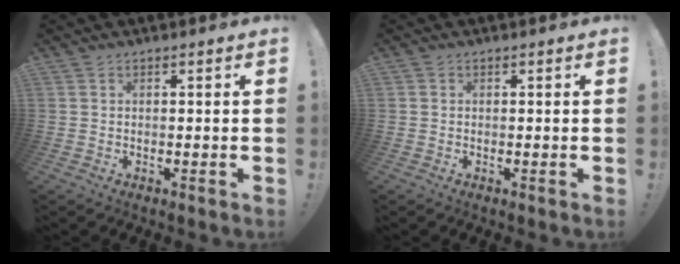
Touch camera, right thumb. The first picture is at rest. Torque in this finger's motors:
{"motor_torque": [-0.35, -0.03, -0.11, 0.28, 0.02]}